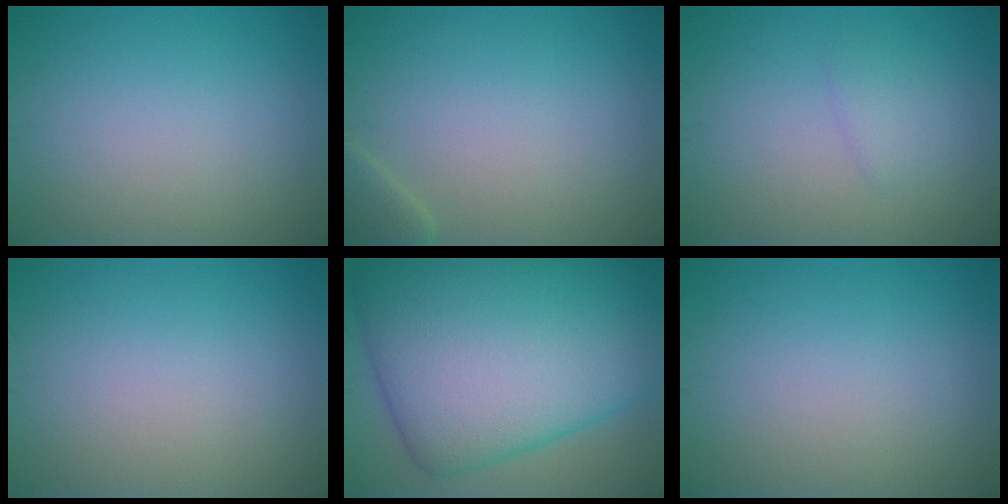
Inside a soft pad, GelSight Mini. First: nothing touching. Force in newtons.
{"total": 1.9, "press": 1.9, "slide": 0.2}
{"total": 1.3, "press": 1.3, "slide": 0.1}
{"total": 0.0}
{"total": 17.3, "press": 17.3, "slide": 0.2}
{"total": 0.0}